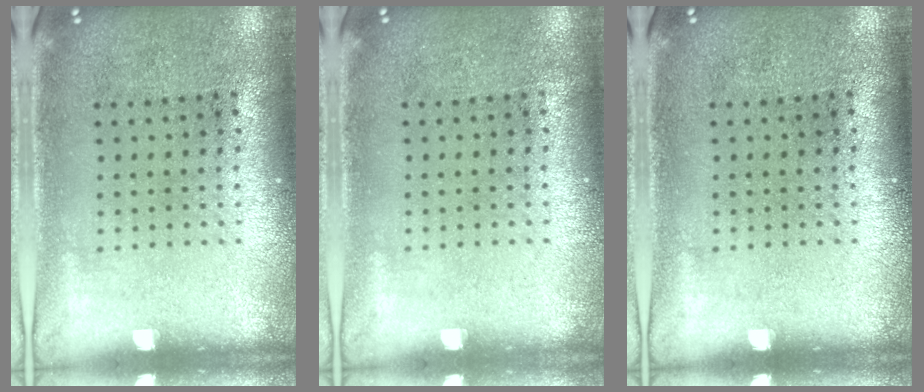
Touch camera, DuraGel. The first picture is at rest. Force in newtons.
{"total": 0.0}
{"total": 0.0}